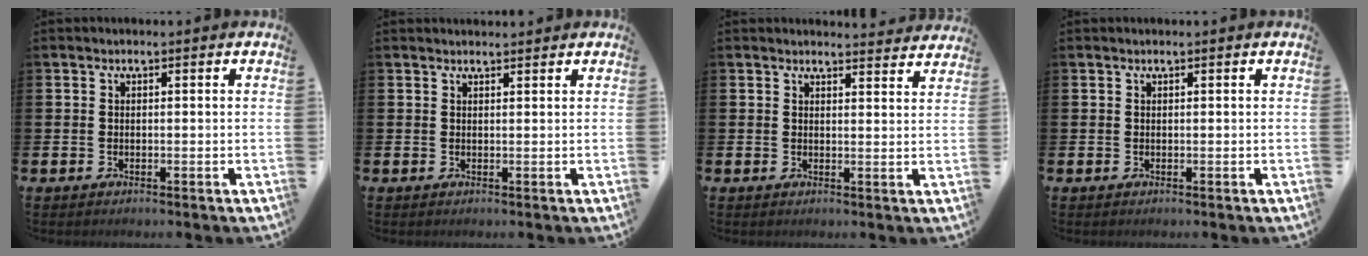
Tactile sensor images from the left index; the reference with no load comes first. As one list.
[{"total": 1.1, "force": [1.1, 0.1, 0.0], "torque": [0.007, -0.005, 0.019]}, {"total": 2.8, "force": [2.8, 0.0, -0.2], "torque": [0.007, -0.023, 0.050]}, {"total": 0.0}]